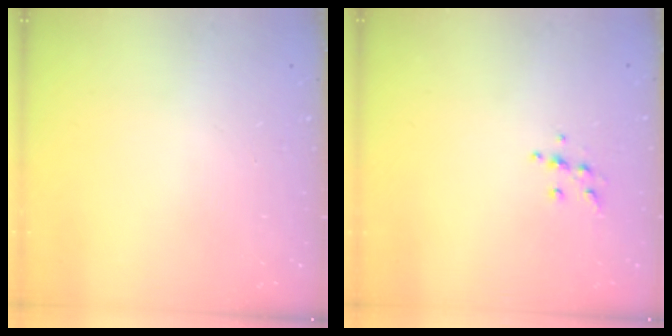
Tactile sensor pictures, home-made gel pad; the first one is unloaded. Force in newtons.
{"total": 6.4, "press": 6.4, "slide": 0.5}